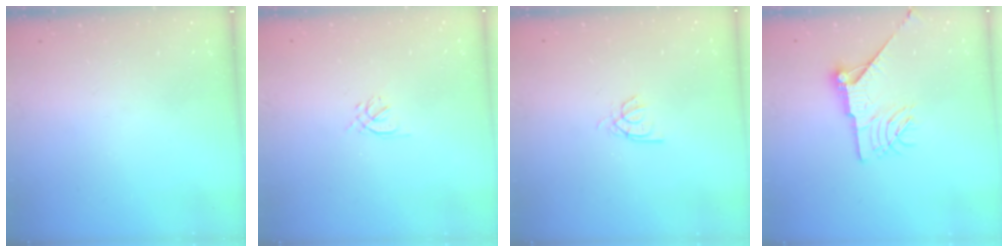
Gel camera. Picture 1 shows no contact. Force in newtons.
{"total": 1.6, "press": 1.5, "slide": 0.5}
{"total": 2.2, "press": 2.2, "slide": 0.2}
{"total": 12.8, "press": 12.8, "slide": 0.8}